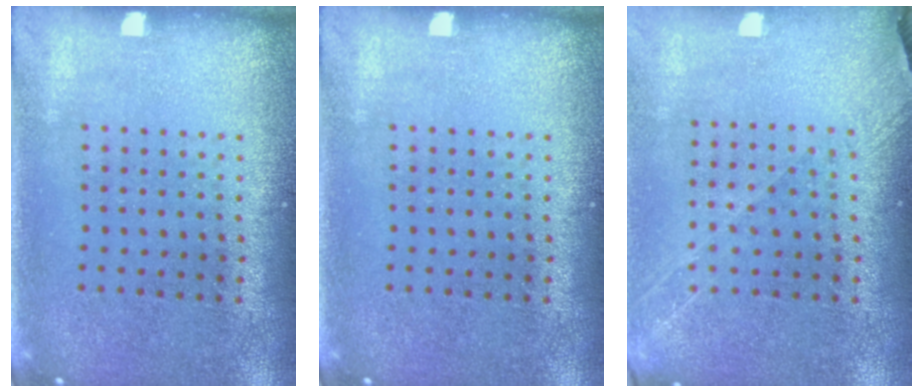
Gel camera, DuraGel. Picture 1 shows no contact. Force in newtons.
{"total": 0.0}
{"total": 1.3, "press": 1.2, "slide": 0.5}